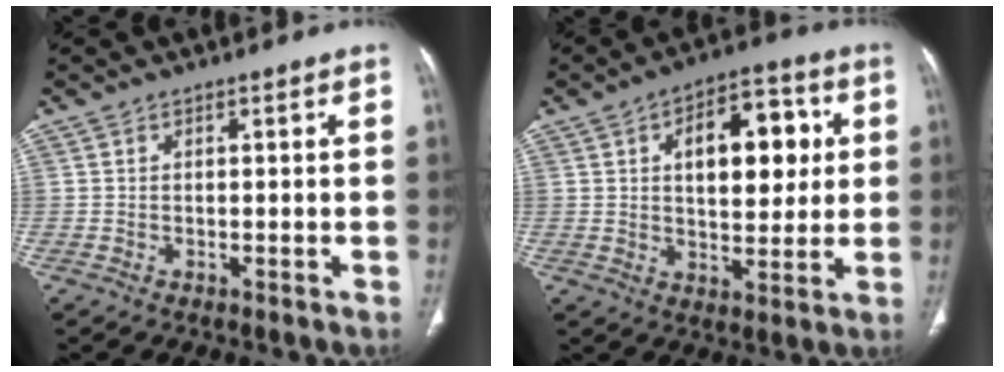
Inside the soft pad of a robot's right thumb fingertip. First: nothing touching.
{"total": 14.3, "force": [3.3, 7.9, 11.5], "torque": [-0.124, 0.007, 0.047]}